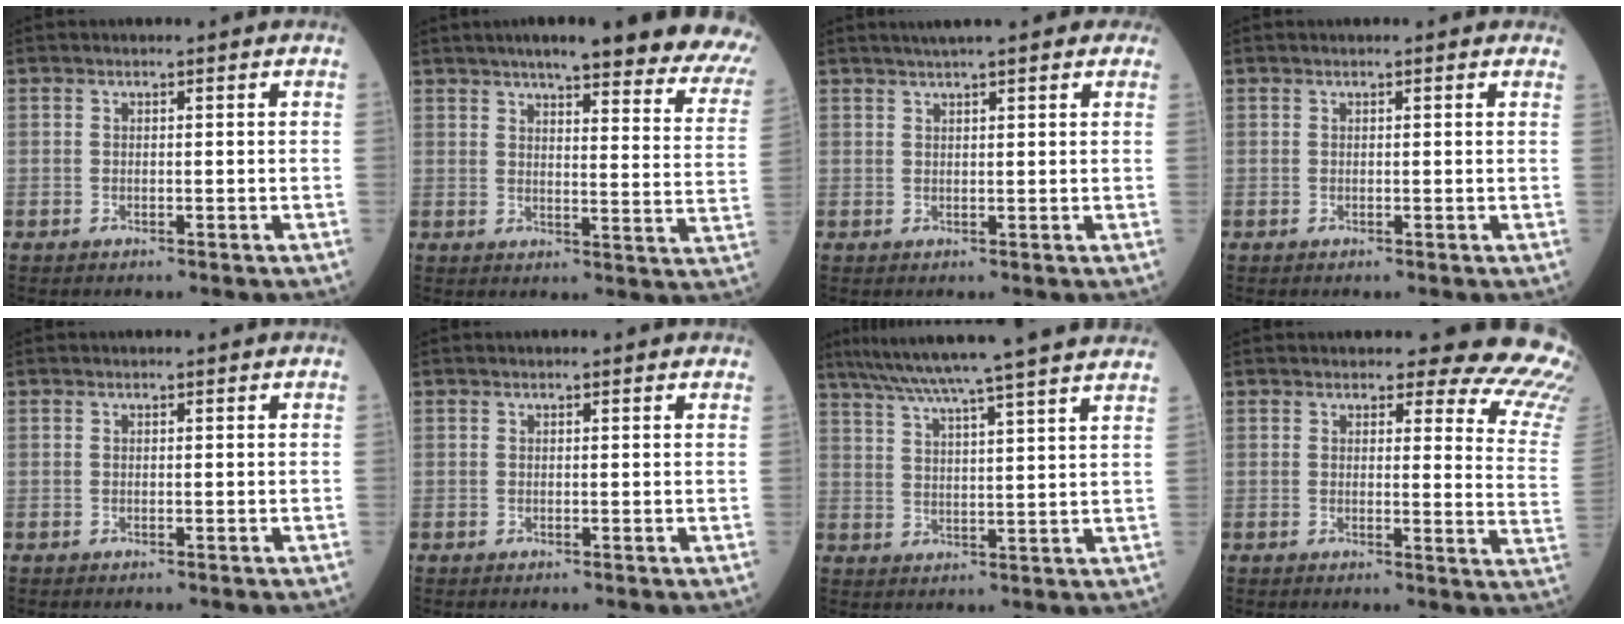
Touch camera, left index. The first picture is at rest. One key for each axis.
{"total": 25.4, "fx": 22.0, "fy": 2.5, "fz": 12.5, "tx": -0.152, "ty": -0.051, "tz": 0.245}
{"total": 7.6, "fx": 5.8, "fy": 1.3, "fz": 4.7, "tx": -0.064, "ty": 0.031, "tz": 0.073}
{"total": 1.6, "fx": 1.3, "fy": 0.4, "fz": 0.9, "tx": -0.010, "ty": 0.013, "tz": 0.007}
{"total": 0.0}
{"total": 1.0, "fx": 0.8, "fy": 0.4, "fz": 0.3, "tx": -0.010, "ty": 0.014, "tz": 0.006}
{"total": 21.5, "fx": 18.8, "fy": -1.5, "fz": 10.4, "tx": -0.178, "ty": -0.005, "tz": 0.254}
{"total": 15.8, "fx": 14.6, "fy": 2.8, "fz": 5.3, "tx": -0.031, "ty": -0.108, "tz": 0.124}